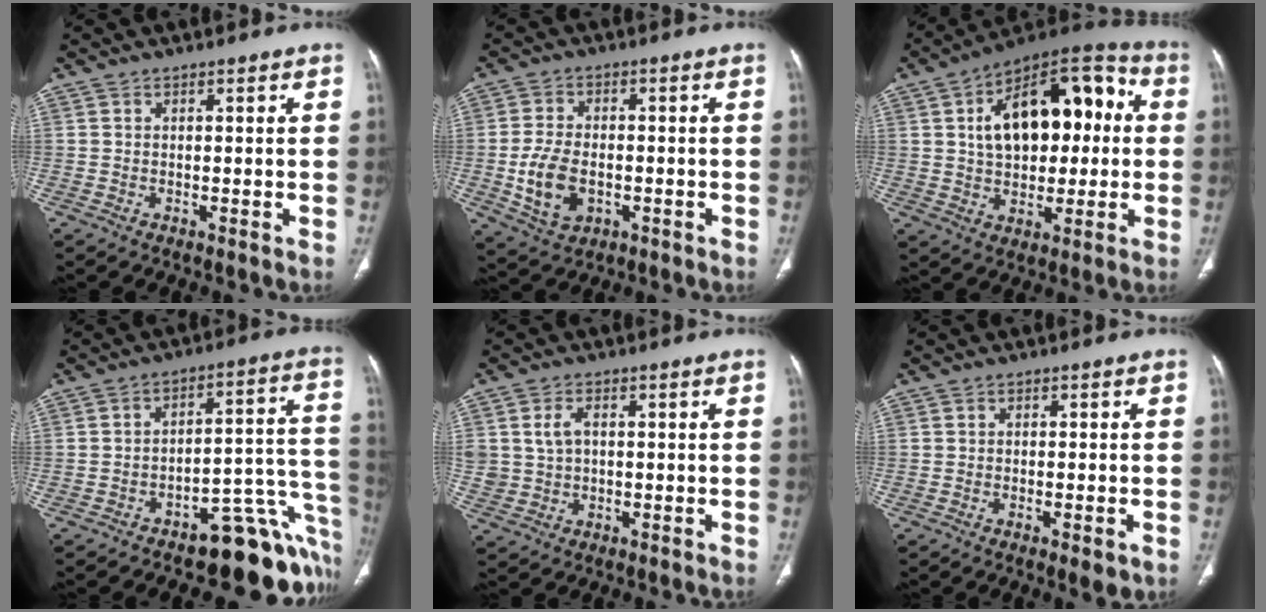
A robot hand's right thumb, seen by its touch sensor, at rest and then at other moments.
{"total": 8.9, "force": [-1.9, 5.8, 6.5], "torque": [-0.120, 0.005, -0.026]}
{"total": 21.3, "force": [3.2, 12.2, 17.1], "torque": [-0.225, 0.036, 0.047]}
{"total": 17.6, "force": [-10.3, 7.4, 12.2], "torque": [-0.055, 0.110, -0.135]}
{"total": 4.9, "force": [1.0, 3.6, 3.2], "torque": [-0.058, 0.001, 0.025]}
{"total": 3.5, "force": [-1.5, 1.0, 3.0], "torque": [-0.039, -0.003, -0.016]}